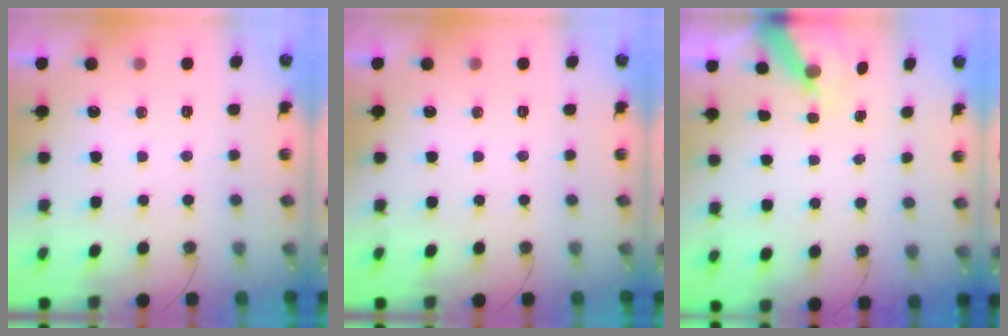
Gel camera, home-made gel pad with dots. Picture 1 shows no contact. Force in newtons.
{"total": 0.0}
{"total": 6.3, "press": 6.2, "slide": 0.7}